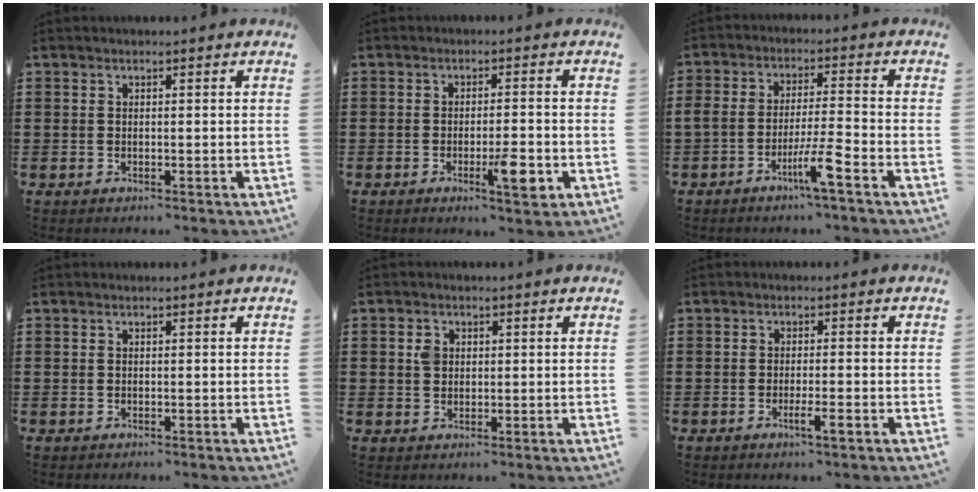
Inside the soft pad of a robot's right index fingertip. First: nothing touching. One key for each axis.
{"total": 5.8, "fx": -2.3, "fy": 1.2, "fz": 5.1, "tx": -0.094, "ty": -0.009, "tz": -0.037}
{"total": 6.4, "fx": -4.0, "fy": 0.3, "fz": 5.0, "tx": -0.096, "ty": -0.005, "tz": -0.074}
{"total": 0.0}
{"total": 2.1, "fx": 0.5, "fy": 1.6, "fz": 1.2, "tx": -0.028, "ty": 0.008, "tz": 0.010}
{"total": 2.7, "fx": -1.4, "fy": 0.2, "fz": 2.3, "tx": -0.038, "ty": -0.002, "tz": -0.025}